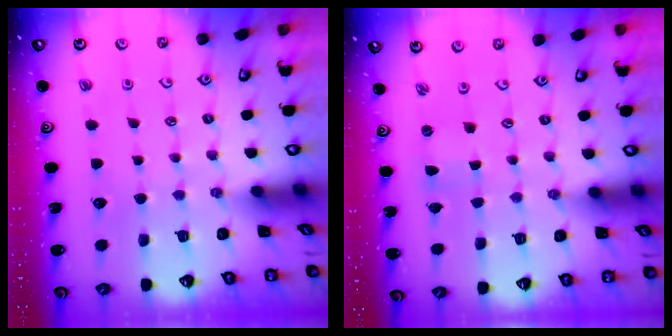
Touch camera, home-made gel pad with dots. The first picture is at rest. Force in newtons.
{"total": 1.0, "press": 1.0, "slide": 0.1}